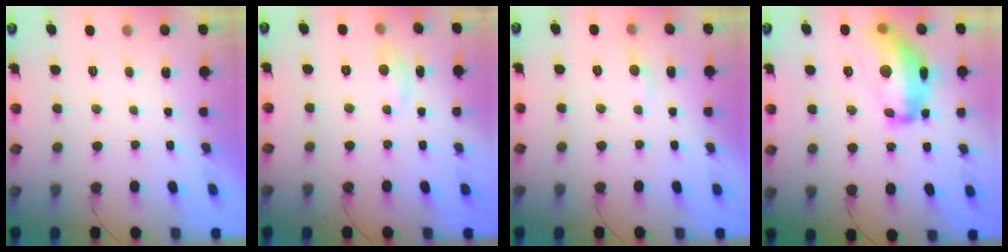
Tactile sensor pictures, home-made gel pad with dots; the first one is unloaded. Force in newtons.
{"total": 2.8, "press": 2.8, "slide": 0.3}
{"total": 4.1, "press": 4.1, "slide": 0.6}
{"total": 16.5, "press": 16.4, "slide": 1.3}